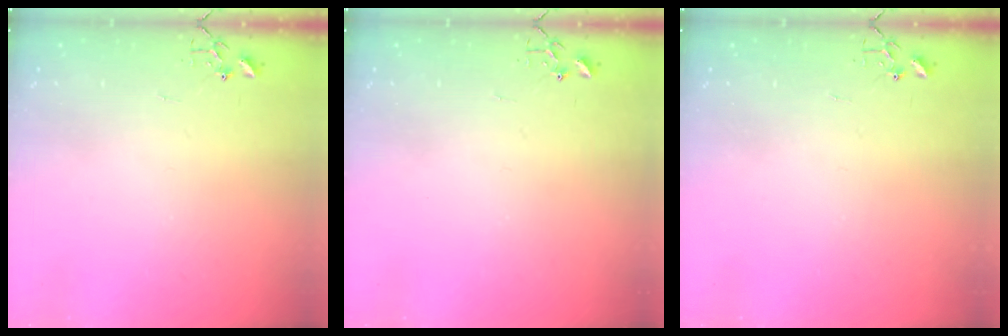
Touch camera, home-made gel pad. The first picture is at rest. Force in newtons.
{"total": 0.0}
{"total": 0.0}